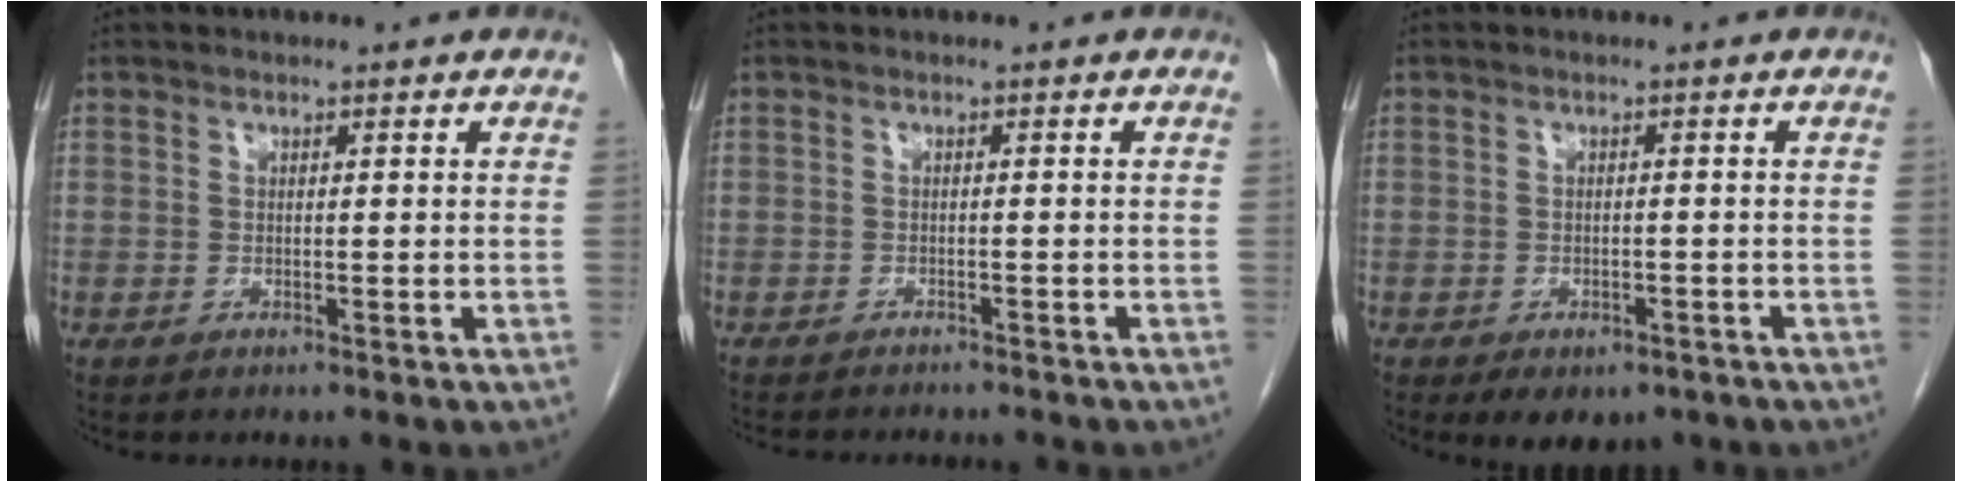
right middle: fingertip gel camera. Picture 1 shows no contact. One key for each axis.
{"total": 6.9, "fx": -6.4, "fy": 1.3, "fz": 2.3, "tx": -0.025, "ty": -0.003, "tz": -0.082}
{"total": 6.3, "fx": -4.5, "fy": 3.4, "fz": 2.9, "tx": -0.031, "ty": 0.002, "tz": -0.057}